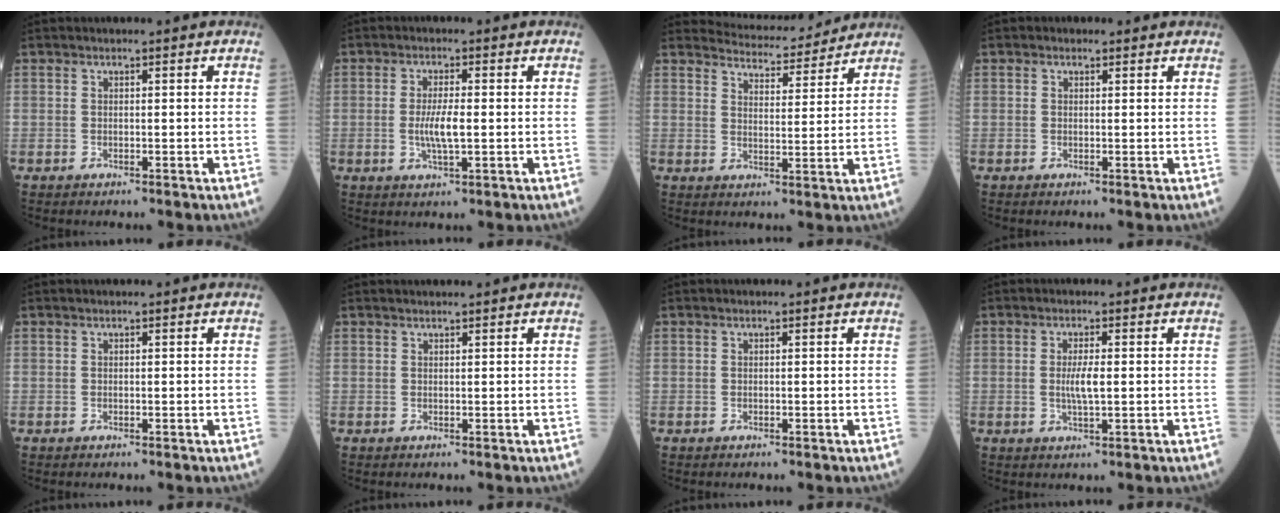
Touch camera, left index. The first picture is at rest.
{"total": 4.1, "force": [-1.2, 0.6, 3.9], "torque": [-0.078, -0.010, -0.024]}
{"total": 8.0, "force": [7.9, 1.2, 0.4], "torque": [-0.007, 0.005, 0.102]}
{"total": 0.6, "force": [-0.4, 0.5, -0.2], "torque": [0.005, -0.005, -0.017]}
{"total": 0.0}
{"total": 0.8, "force": [0.8, 0.1, 0.3], "torque": [0.003, 0.011, 0.008]}
{"total": 0.0}
{"total": 3.0, "force": [-0.8, 0.4, 2.8], "torque": [-0.054, -0.007, -0.016]}